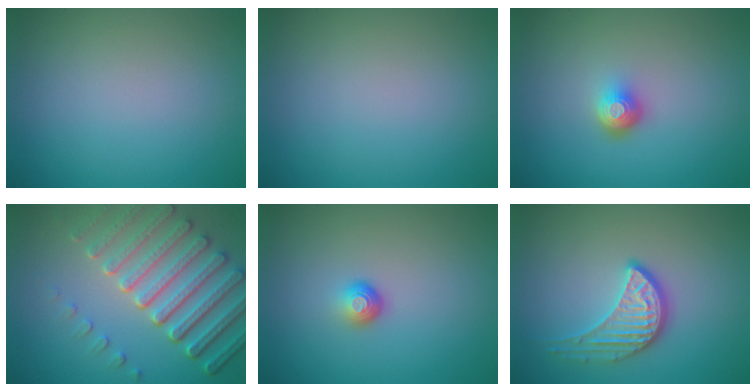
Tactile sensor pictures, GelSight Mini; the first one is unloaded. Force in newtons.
{"total": 0.0}
{"total": 2.0, "press": 1.4, "slide": 1.4}
{"total": 7.9, "press": 5.8, "slide": 5.4}
{"total": 1.6, "press": 1.0, "slide": 1.2}
{"total": 3.5, "press": 3.1, "slide": 1.7}